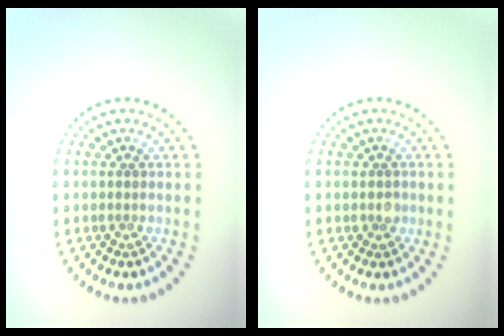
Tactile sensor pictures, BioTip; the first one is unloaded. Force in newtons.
{"total": 0.8, "press": 0.7, "slide": 0.3}